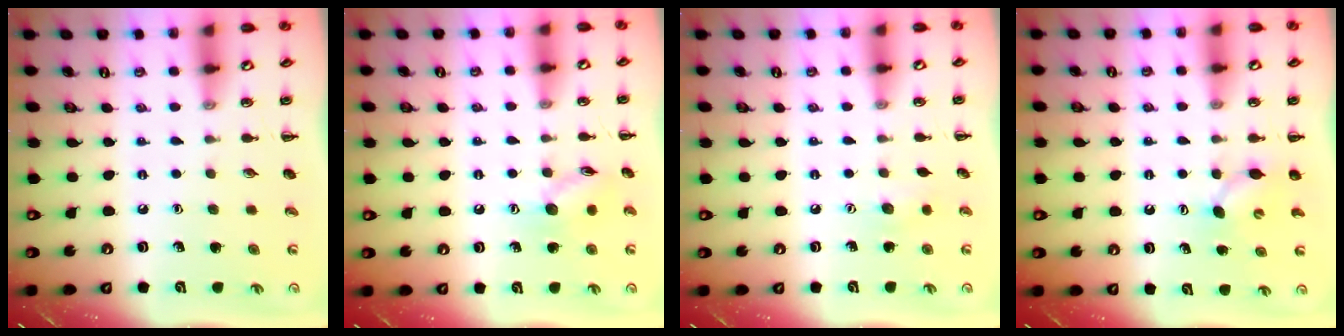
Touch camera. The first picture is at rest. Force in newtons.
{"total": 8.6, "press": 8.6, "slide": 0.7}
{"total": 5.8, "press": 5.7, "slide": 1.3}
{"total": 4.8, "press": 4.7, "slide": 1.3}